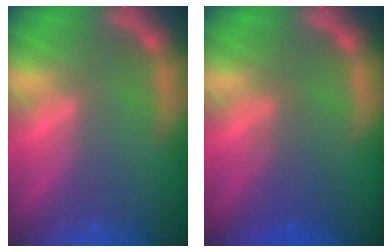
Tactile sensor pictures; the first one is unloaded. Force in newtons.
{"total": 2.5}